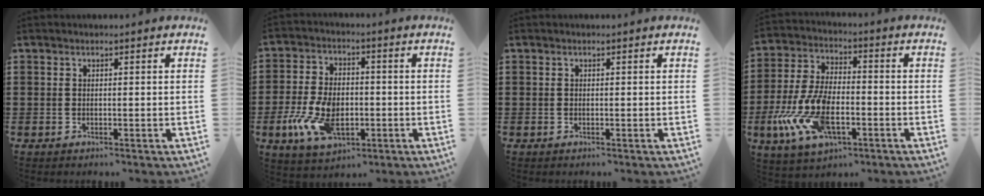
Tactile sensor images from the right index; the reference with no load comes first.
{"total": 9.3, "force": [-2.6, 5.4, 7.1], "torque": [-0.168, -0.005, -0.048]}
{"total": 0.0}
{"total": 12.0, "force": [-4.3, 5.7, 9.6], "torque": [-0.232, -0.007, -0.083]}